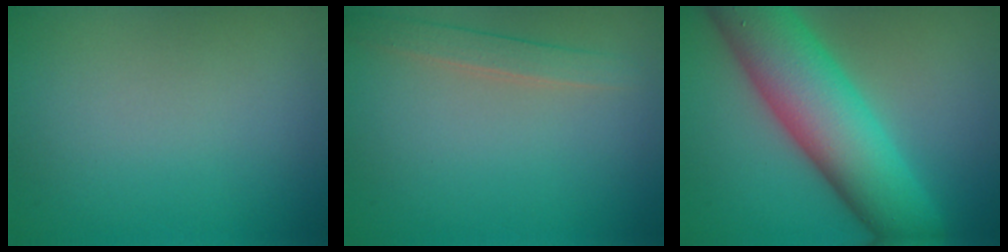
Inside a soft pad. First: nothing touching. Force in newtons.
{"total": 1.8, "press": 1.8, "slide": 0.1}
{"total": 10.7, "press": 10.7, "slide": 0.2}